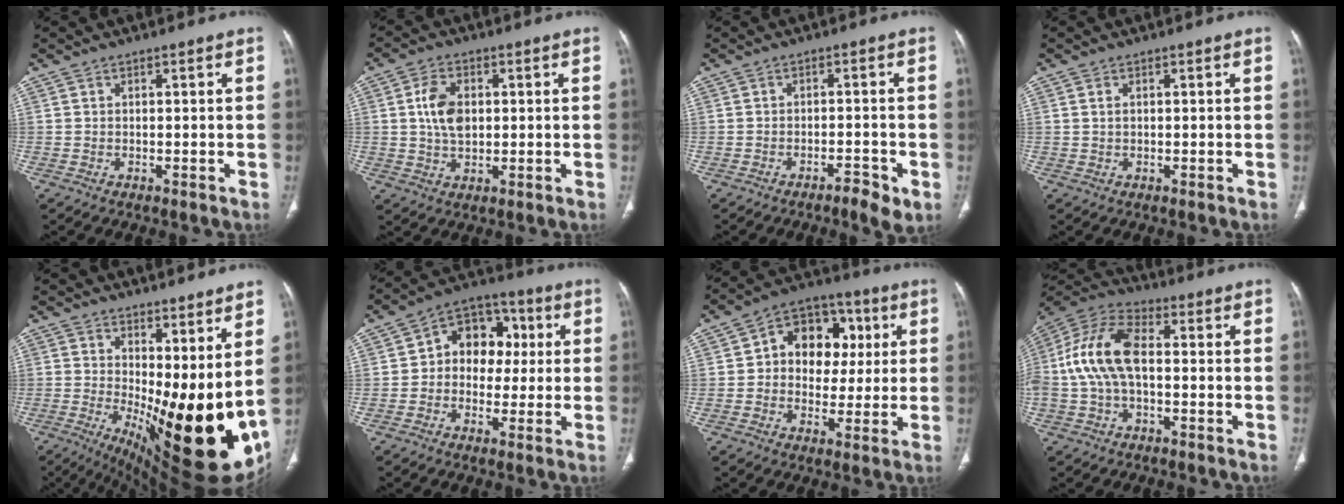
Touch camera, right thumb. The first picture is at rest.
{"total": 7.1, "force": [1.1, 4.6, 5.4], "torque": [-0.095, -0.002, 0.020]}
{"total": 4.2, "force": [-2.2, 1.1, 3.3], "torque": [-0.055, 0.012, -0.031]}
{"total": 0.9, "force": [0.3, 0.5, 0.7], "torque": [-0.018, 0.003, 0.009]}
{"total": 22.5, "force": [1.9, 8.3, 20.8], "torque": [-0.259, -0.046, 0.052]}
{"total": 11.7, "force": [1.2, 9.0, 7.3], "torque": [-0.061, 0.027, 0.007]}
{"total": 13.5, "force": [2.2, 10.4, 8.3], "torque": [-0.068, 0.016, 0.026]}
{"total": 14.5, "force": [-0.1, 7.9, 12.2], "torque": [-0.259, 0.036, -0.010]}